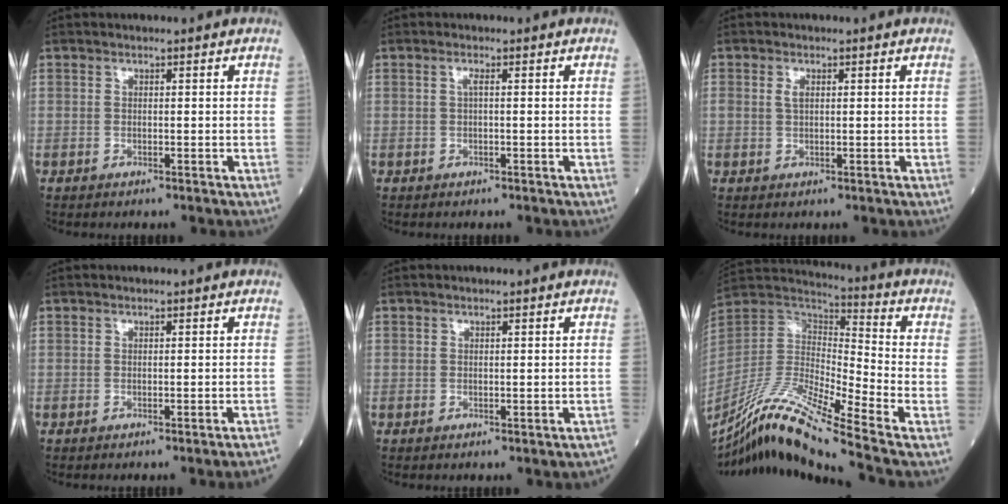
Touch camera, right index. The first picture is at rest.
{"total": 0.8, "force": [0.1, 0.0, 0.8], "torque": [-0.018, 0.001, 0.001]}
{"total": 1.2, "force": [0.4, 0.6, 1.0], "torque": [-0.021, 0.003, 0.008]}
{"total": 3.4, "force": [-3.0, -1.0, 1.4], "torque": [-0.011, -0.004, -0.035]}
{"total": 0.8, "force": [-0.6, 0.0, 0.5], "torque": [-0.006, 0.001, -0.004]}
{"total": 18.2, "force": [-14.2, -1.3, 11.3], "torque": [-0.235, -0.011, -0.271]}